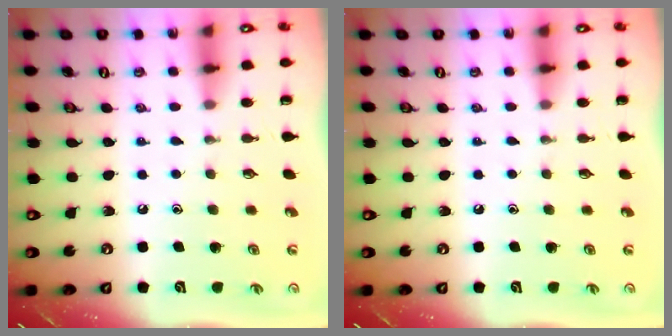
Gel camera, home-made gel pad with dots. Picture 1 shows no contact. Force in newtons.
{"total": 0.0}